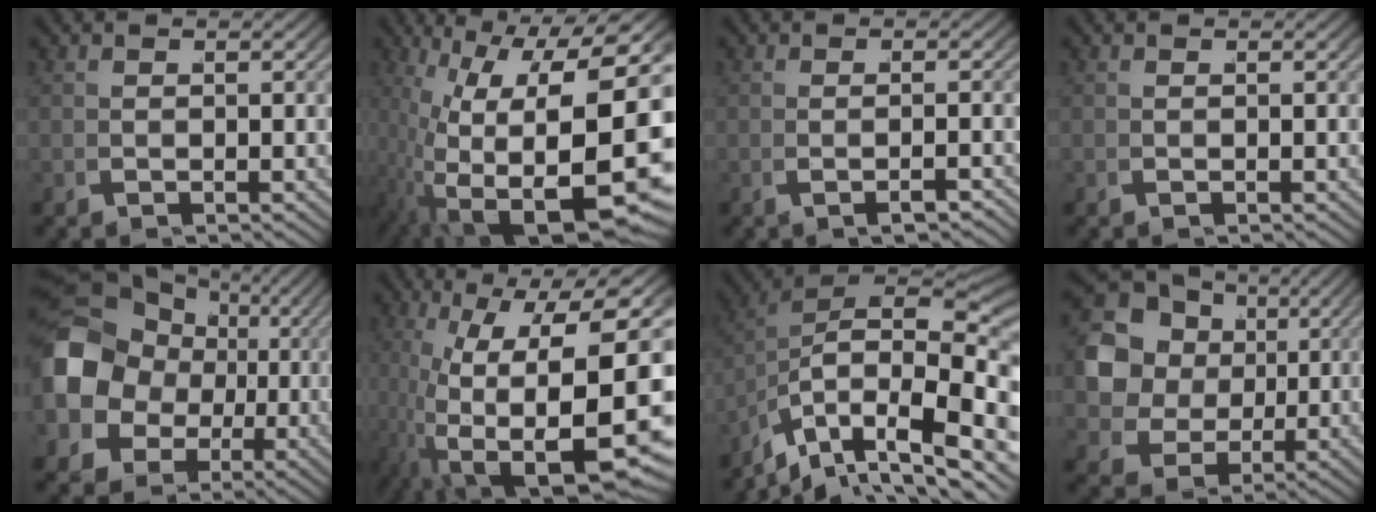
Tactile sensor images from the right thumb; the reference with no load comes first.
{"total": 17.9, "force": [-3.5, 9.4, 14.8], "torque": [-0.229, -0.063, -0.016]}
{"total": 1.1, "force": [-0.5, 0.2, 1.0], "torque": [-0.021, 0.012, -0.012]}
{"total": 0.0}
{"total": 14.4, "force": [0.3, 12.5, 7.2], "torque": [-0.193, -0.051, 0.022]}
{"total": 20.8, "force": [-3.1, 11.2, 17.3], "torque": [-0.303, -0.070, 0.003]}
{"total": 15.8, "force": [-0.6, 9.5, 12.6], "torque": [-0.218, -0.041, 0.005]}
{"total": 12.8, "force": [3.3, 10.3, 6.8], "torque": [-0.160, -0.025, 0.060]}